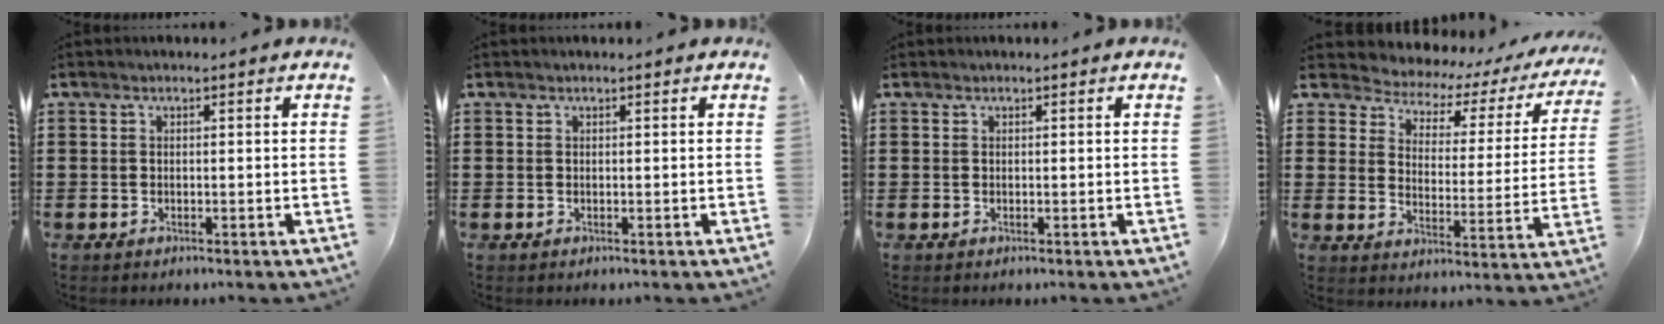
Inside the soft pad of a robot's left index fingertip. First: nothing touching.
{"total": 0.0}
{"total": 0.0}
{"total": 3.2, "force": [2.8, 1.4, 0.5], "torque": [-0.035, -0.026, 0.038]}